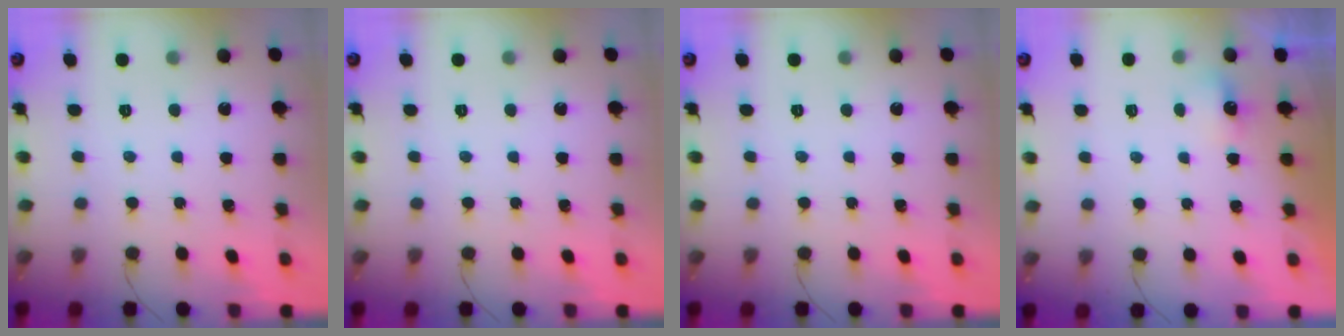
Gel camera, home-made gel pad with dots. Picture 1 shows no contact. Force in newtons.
{"total": 0.0}
{"total": 0.0}
{"total": 1.7, "press": 1.5, "slide": 0.7}